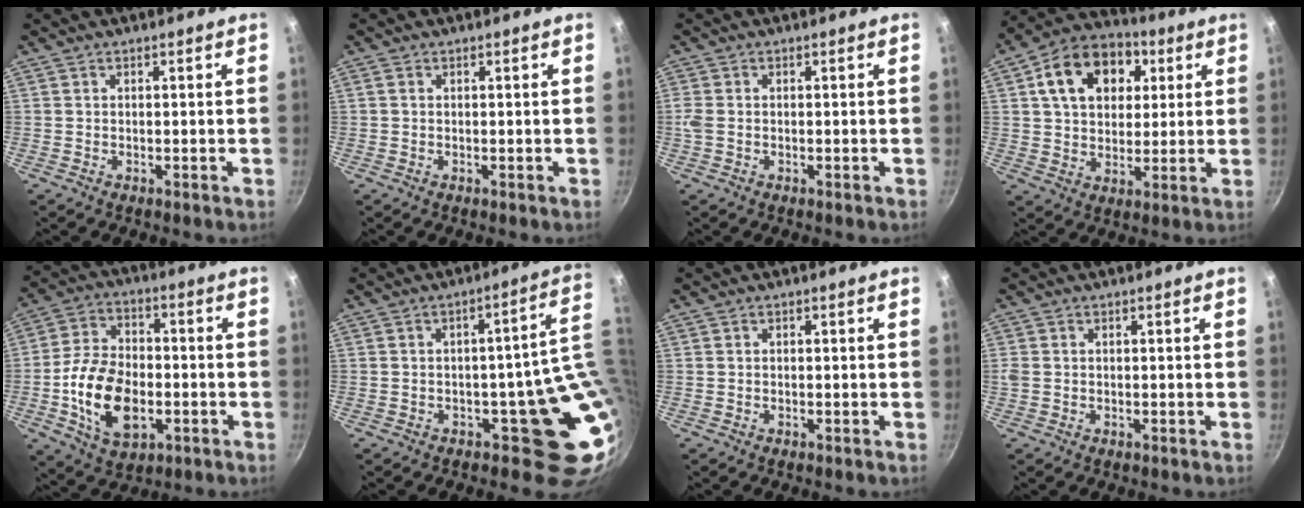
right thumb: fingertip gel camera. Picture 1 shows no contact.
{"total": 0.6, "force": [0.1, 0.4, 0.4], "torque": [-0.008, 0.002, 0.002]}
{"total": 1.9, "force": [-0.3, 1.3, 1.3], "torque": [-0.031, 0.001, -0.008]}
{"total": 16.5, "force": [5.4, 11.9, 10.1], "torque": [-0.140, 0.014, 0.077]}
{"total": 15.6, "force": [-3.7, 9.7, 11.7], "torque": [-0.201, 0.021, -0.063]}
{"total": 11.0, "force": [0.7, 5.9, 9.3], "torque": [-0.052, 0.008, 0.021]}
{"total": 0.0}
{"total": 1.4, "force": [0.1, 1.2, 0.7], "torque": [-0.014, 0.002, 0.002]}